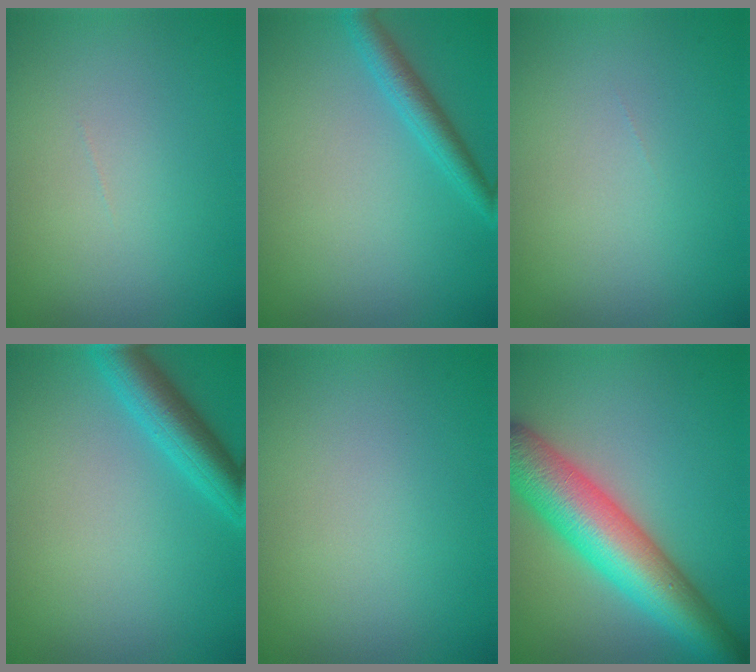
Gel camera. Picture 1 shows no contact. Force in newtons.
{"total": 2.4, "press": 2.4, "slide": 0.1}
{"total": 0.0}
{"total": 4.1, "press": 4.1, "slide": 0.2}
{"total": 0.0}
{"total": 9.3, "press": 9.3, "slide": 0.3}